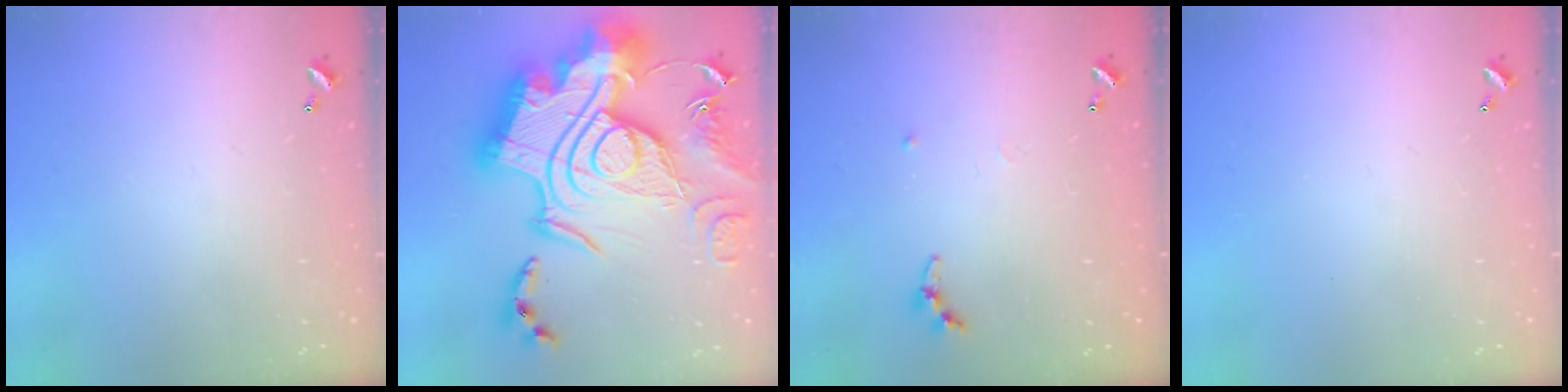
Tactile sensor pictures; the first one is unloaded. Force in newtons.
{"total": 0.7, "press": 0.7, "slide": 0.1}
{"total": 5.3, "press": 5.2, "slide": 0.7}
{"total": 0.0}